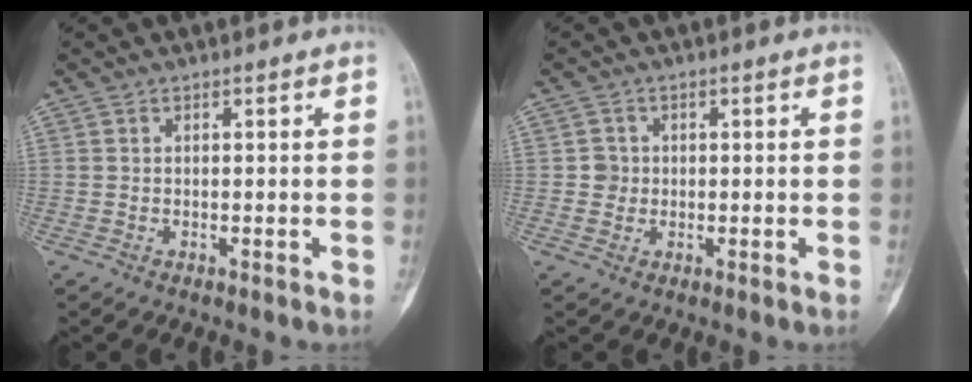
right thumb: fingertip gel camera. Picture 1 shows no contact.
{"total": 2.0, "force": [0.1, 2.0, 0.2], "torque": [0.010, 0.005, -0.002]}